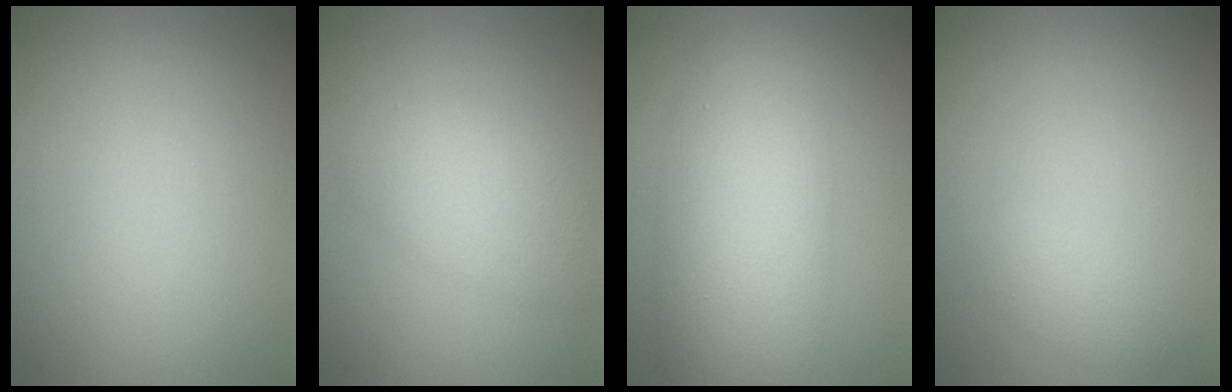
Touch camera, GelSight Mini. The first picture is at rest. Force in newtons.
{"total": 3.4, "press": 3.3, "slide": 0.1}
{"total": 7.4, "press": 7.4, "slide": 0.1}
{"total": 2.3, "press": 2.3, "slide": 0.2}